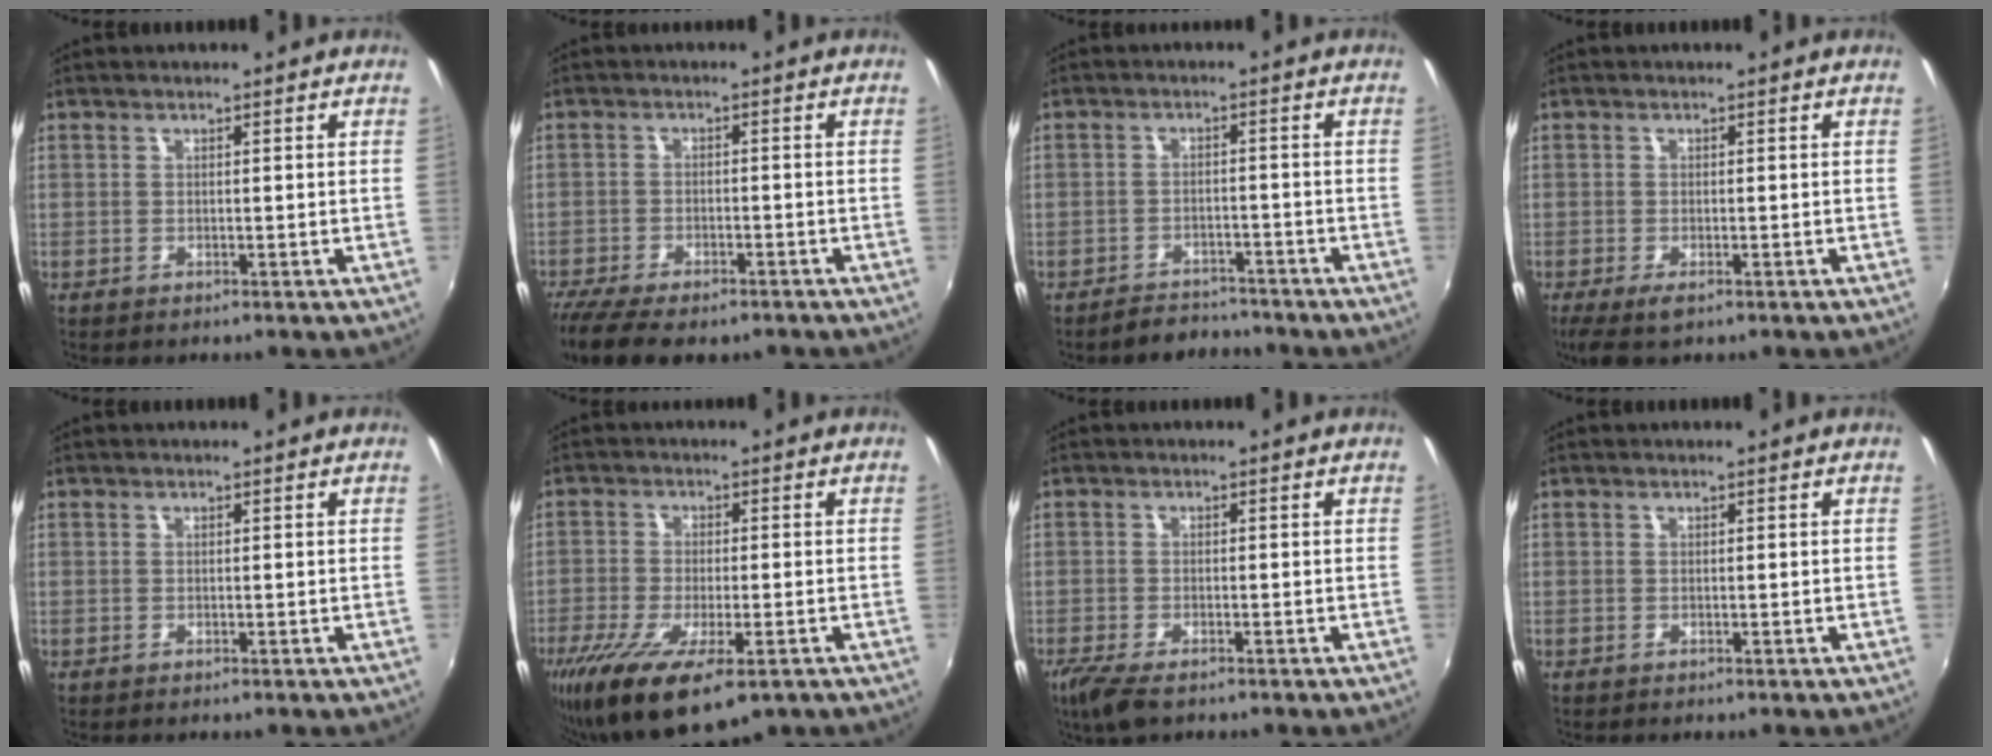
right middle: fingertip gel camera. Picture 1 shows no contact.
{"total": 12.7, "force": [-10.0, 4.2, 6.7], "torque": [-0.157, -0.047, -0.166]}
{"total": 6.2, "force": [-5.8, 2.0, 0.9], "torque": [-0.034, 0.005, -0.084]}
{"total": 4.4, "force": [-2.8, 1.6, 3.1], "torque": [-0.066, -0.021, -0.046]}
{"total": 0.0}
{"total": 14.3, "force": [-8.8, 4.6, 10.4], "torque": [-0.218, -0.057, -0.145]}
{"total": 5.5, "force": [-3.9, 1.7, 3.6], "torque": [-0.087, -0.025, -0.073]}
{"total": 0.0}